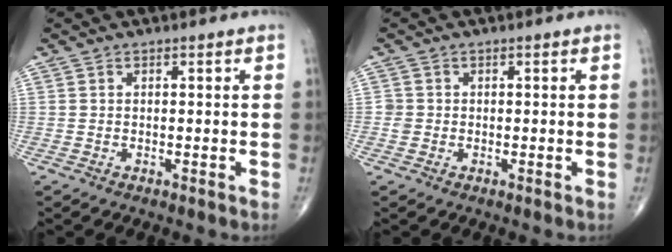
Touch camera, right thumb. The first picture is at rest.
{"total": 1.5, "force": [-0.2, 1.5, 0.2], "torque": [0.004, 0.006, -0.005]}